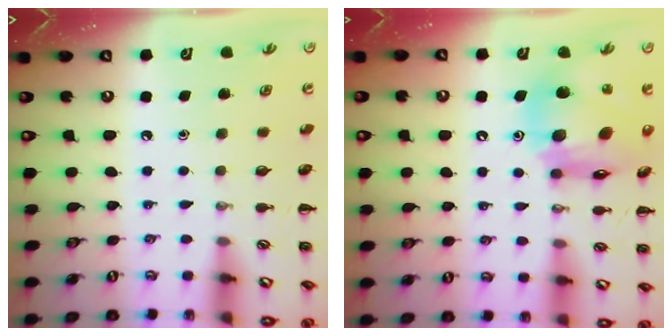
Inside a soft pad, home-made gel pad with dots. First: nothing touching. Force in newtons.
{"total": 15.4, "press": 14.7, "slide": 4.3}